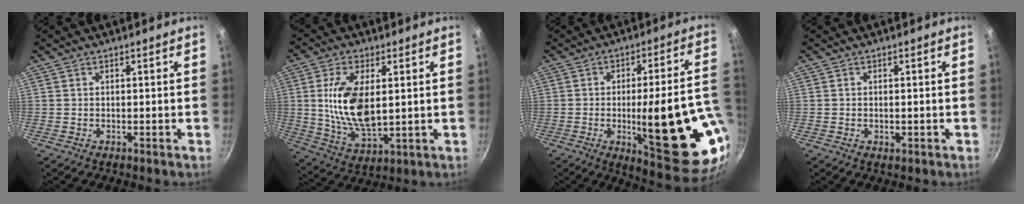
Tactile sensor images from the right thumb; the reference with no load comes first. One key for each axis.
{"total": 14.0, "fx": 2.0, "fy": 6.9, "fz": 12.0, "tx": -0.222, "ty": -0.010, "tz": 0.045}
{"total": 23.8, "fx": -5.0, "fy": 6.3, "fz": 22.4, "tx": -0.277, "ty": 0.003, "tz": -0.054}
{"total": 1.1, "fx": -0.2, "fy": 0.7, "fz": 0.8, "tx": -0.012, "ty": 0.000, "tz": -0.003}